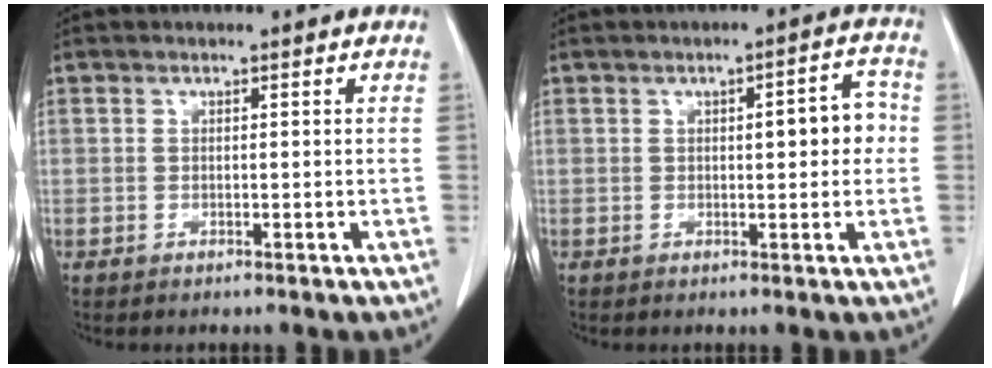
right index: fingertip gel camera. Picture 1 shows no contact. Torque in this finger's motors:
{"motor_torque": [0.92, -0.09, 0.35, 0.04]}